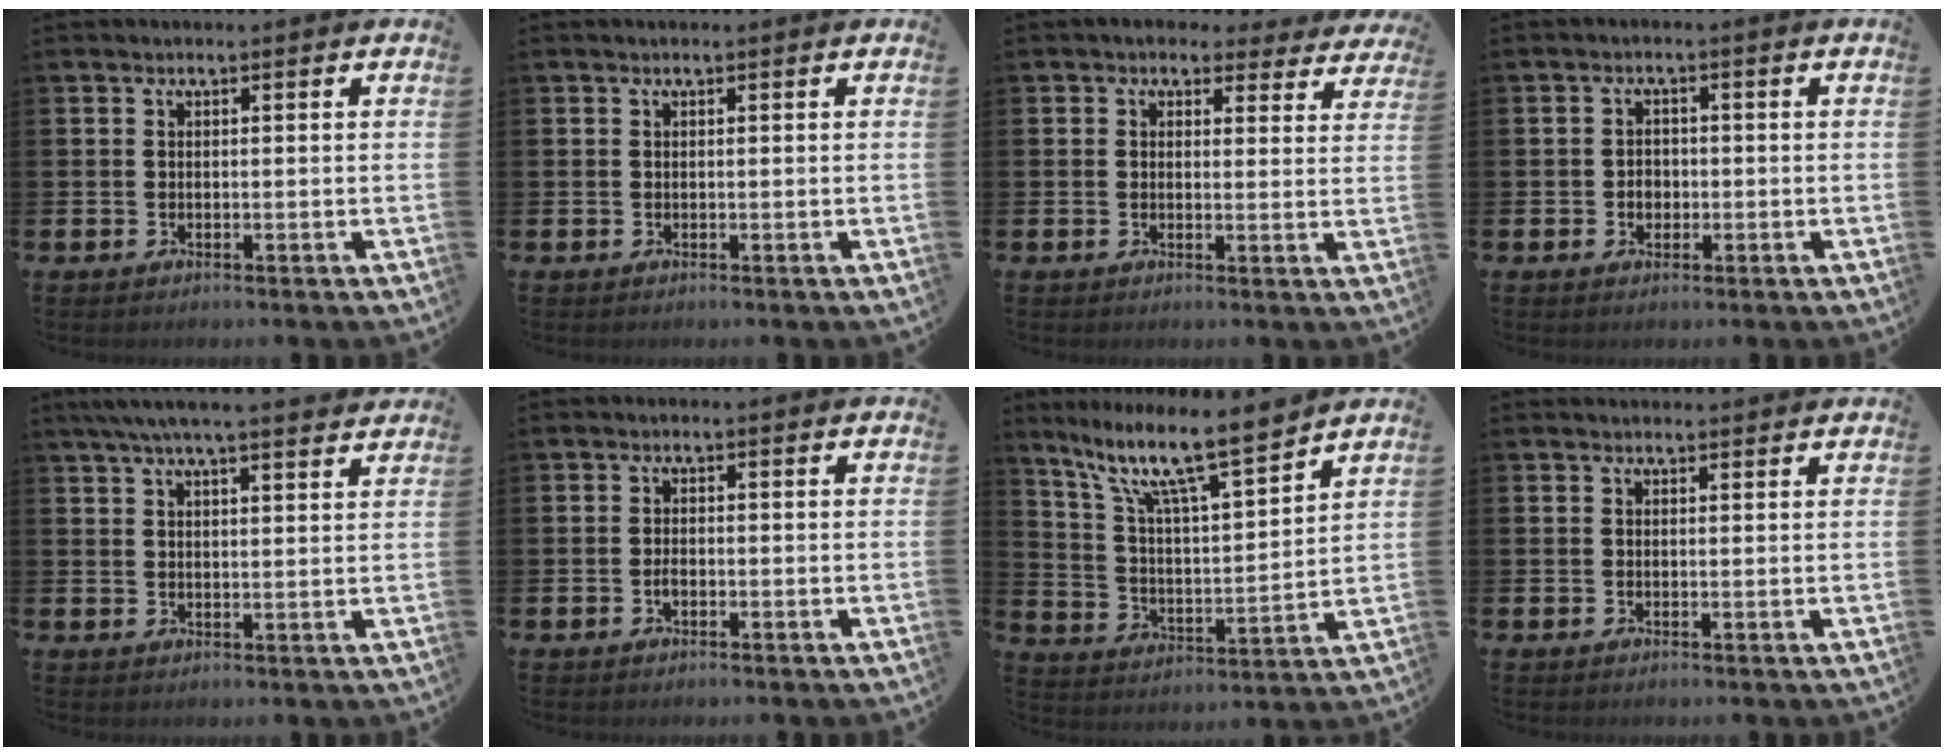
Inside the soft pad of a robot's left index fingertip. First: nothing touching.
{"total": 0.0}
{"total": 3.4, "force": [2.9, 1.6, 0.5], "torque": [-0.013, -0.015, 0.049]}
{"total": 2.1, "force": [-0.3, 1.8, 0.9], "torque": [-0.003, 0.000, -0.013]}
{"total": 5.8, "force": [5.3, 0.3, 2.4], "torque": [-0.059, -0.010, 0.098]}
{"total": 1.2, "force": [-0.4, 0.7, 0.9], "torque": [-0.016, 0.000, -0.009]}
{"total": 11.9, "force": [9.6, 2.0, 6.8], "torque": [-0.156, -0.058, 0.160]}
{"total": 1.0, "force": [1.0, 0.2, 0.0], "torque": [0.006, -0.001, 0.017]}